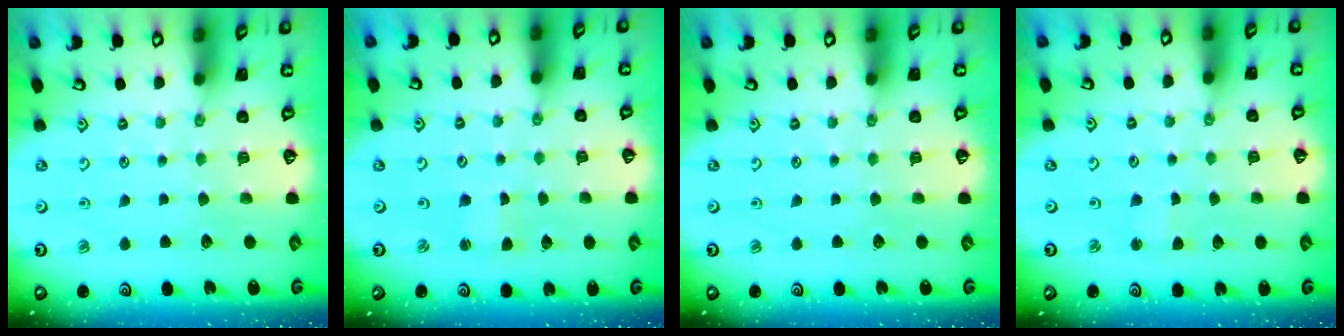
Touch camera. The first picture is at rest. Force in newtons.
{"total": 1.3, "press": 1.3, "slide": 0.0}
{"total": 0.0}
{"total": 1.4, "press": 1.4, "slide": 0.2}